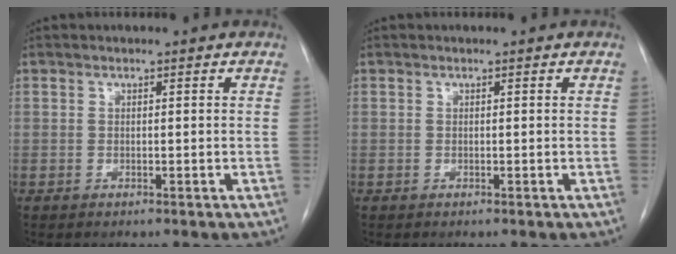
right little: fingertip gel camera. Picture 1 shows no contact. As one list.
[{"total": 0.0}]